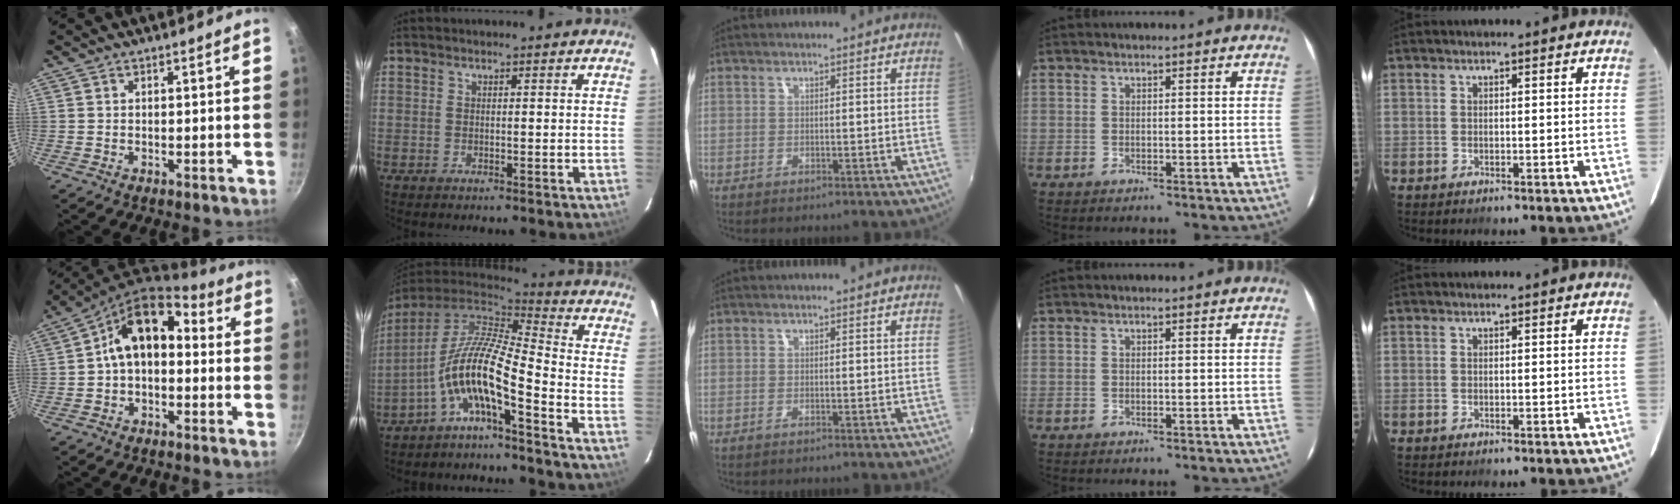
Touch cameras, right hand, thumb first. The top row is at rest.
{"thumb": {"total": 11.7, "force": [0.5, 7.8, 8.7], "torque": [-0.118, 0.045, -0.011]}, "index": {"total": 12.0, "force": [-5.5, 1.8, 10.5], "torque": [-0.195, 0.000, -0.112]}}